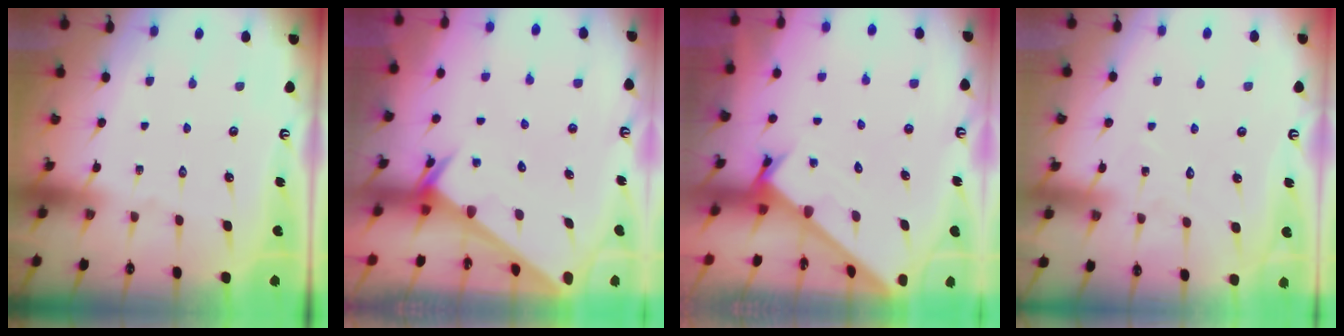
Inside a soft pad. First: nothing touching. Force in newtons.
{"total": 2.3, "press": 2.3, "slide": 0.1}
{"total": 1.6, "press": 1.6, "slide": 0.1}
{"total": 5.8, "press": 5.8, "slide": 0.3}